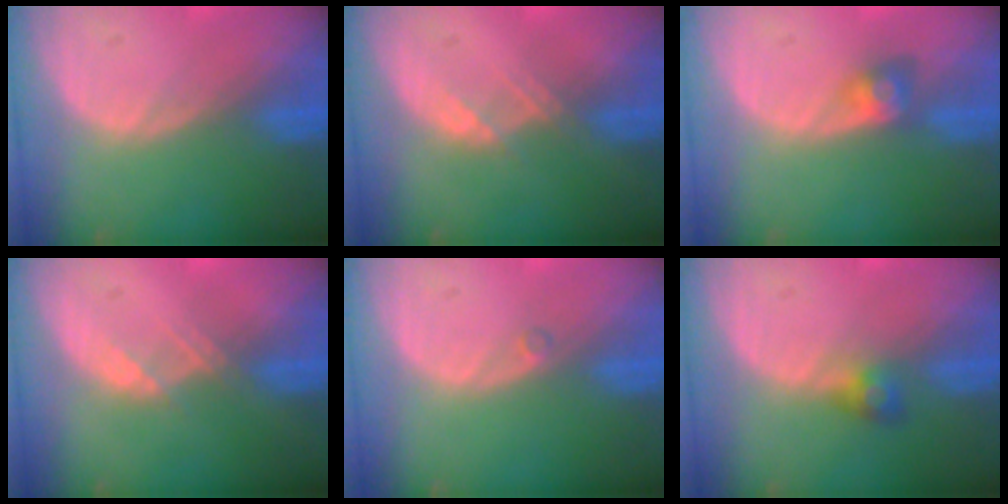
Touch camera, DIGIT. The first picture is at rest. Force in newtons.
{"total": 1.5, "press": 1.4, "slide": 0.2}
{"total": 3.0, "press": 2.6, "slide": 1.4}
{"total": 1.5, "press": 1.4, "slide": 0.2}
{"total": 0.5, "press": 0.5, "slide": 0.2}
{"total": 2.6, "press": 2.5, "slide": 0.7}